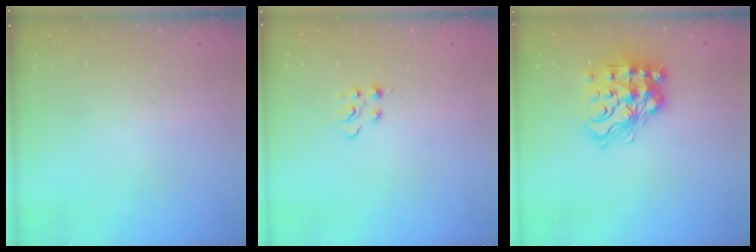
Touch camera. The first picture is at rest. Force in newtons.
{"total": 2.9, "press": 2.8, "slide": 0.4}
{"total": 16.9, "press": 16.7, "slide": 2.8}